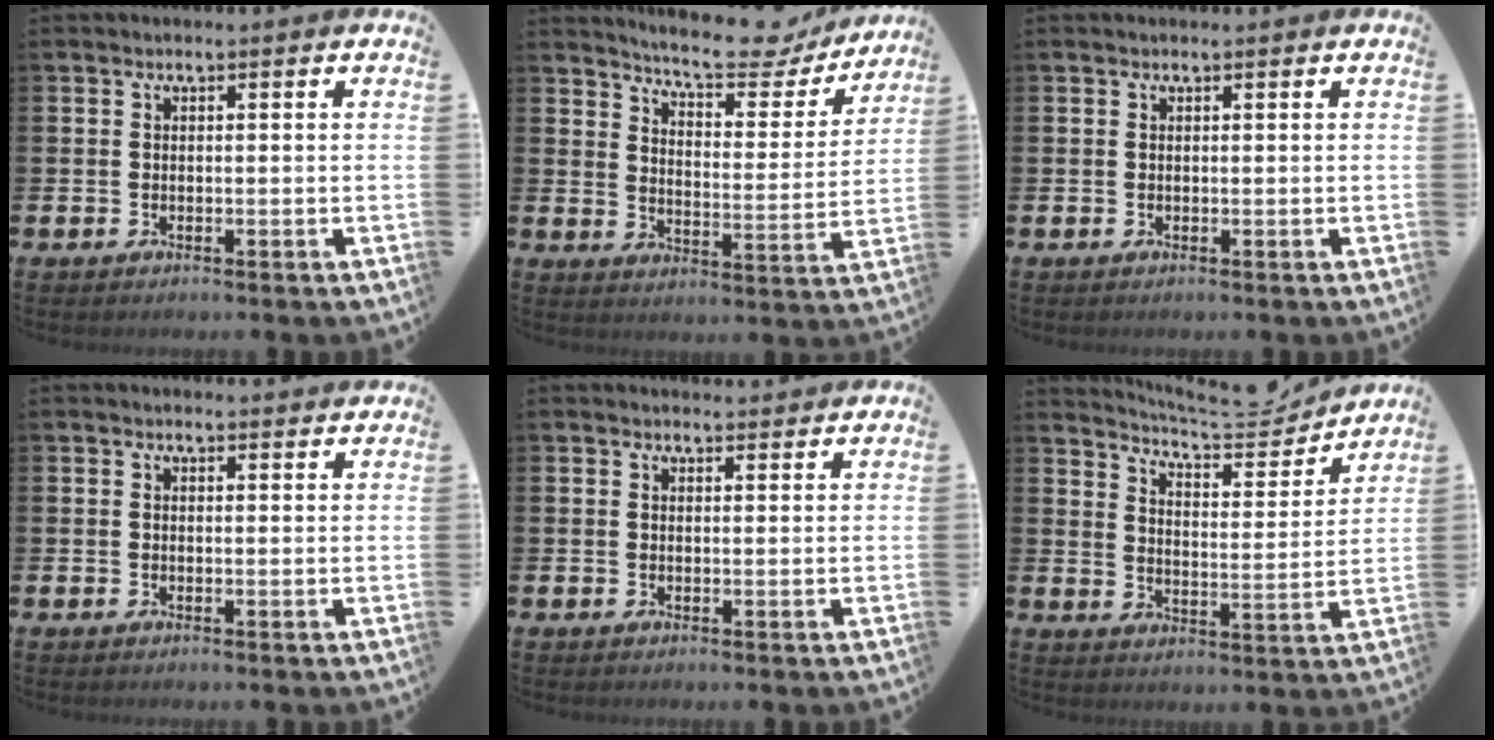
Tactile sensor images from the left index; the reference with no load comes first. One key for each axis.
{"total": 8.6, "fx": 7.9, "fy": 1.6, "fz": 2.9, "tx": -0.060, "ty": -0.058, "tz": 0.132}
{"total": 0.0}
{"total": 1.1, "fx": 1.1, "fy": 0.2, "fz": 0.1, "tx": 0.006, "ty": -0.003, "tz": 0.018}
{"total": 1.6, "fx": 1.6, "fy": 0.2, "fz": -0.1, "tx": 0.008, "ty": -0.009, "tz": 0.028}
{"total": 6.4, "fx": 6.2, "fy": 1.0, "fz": 1.2, "tx": -0.041, "ty": -0.052, "tz": 0.104}